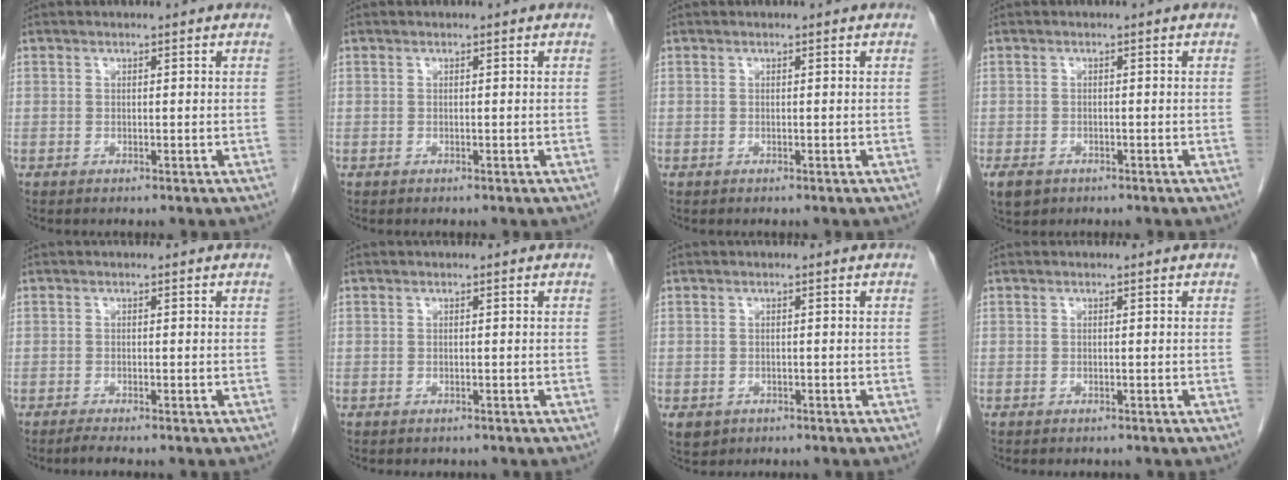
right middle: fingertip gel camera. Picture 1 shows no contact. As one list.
[{"total": 0.0}, {"total": 0.0}, {"total": 3.1, "force": [-1.9, 2.1, 1.4], "torque": [-0.028, -0.003, -0.026]}, {"total": 1.2, "force": [-1.0, -0.2, 0.6], "torque": [-0.021, -0.006, -0.020]}, {"total": 0.7, "force": [-0.6, 0.4, 0.0], "torque": [-0.011, 0.000, -0.008]}, {"total": 2.8, "force": [-1.5, 2.3, 0.9], "torque": [-0.013, -0.001, -0.016]}, {"total": 0.8, "force": [-0.7, 0.3, 0.1], "torque": [-0.009, -0.001, -0.010]}]